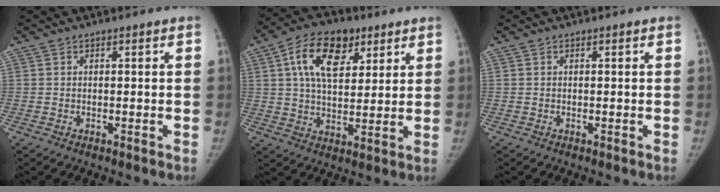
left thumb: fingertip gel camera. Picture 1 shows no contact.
{"total": 14.0, "force": [5.9, 8.4, 9.5], "torque": [-0.136, -0.010, 0.101]}
{"total": 0.0}